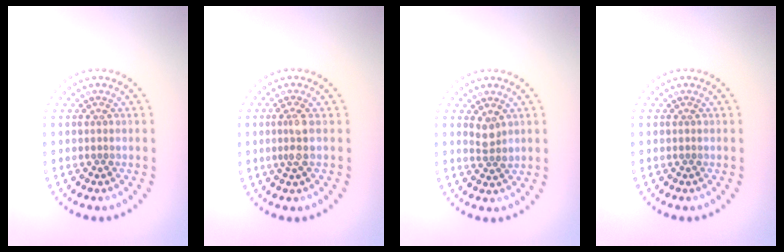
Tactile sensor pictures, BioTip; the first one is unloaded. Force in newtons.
{"total": 1.8, "press": 1.5, "slide": 1.0}
{"total": 1.5, "press": 1.2, "slide": 0.9}
{"total": 0.0}